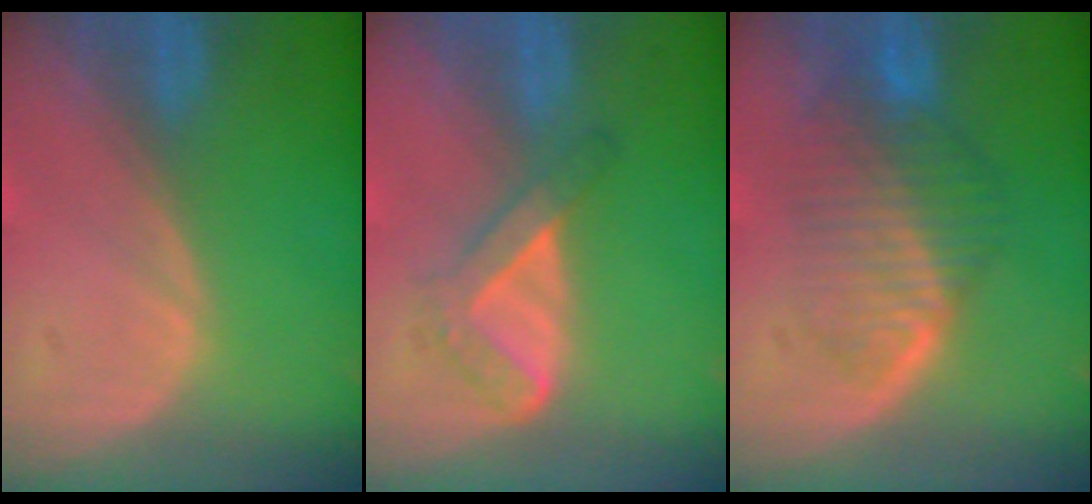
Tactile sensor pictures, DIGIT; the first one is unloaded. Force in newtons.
{"total": 4.5, "press": 4.2, "slide": 1.6}
{"total": 7.6, "press": 6.9, "slide": 3.2}